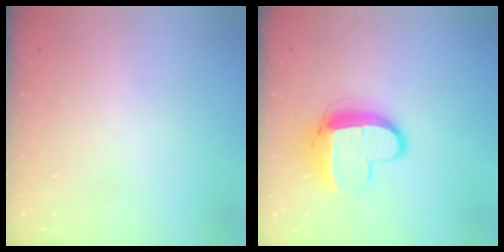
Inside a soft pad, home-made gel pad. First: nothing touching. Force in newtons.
{"total": 11.4, "press": 11.3, "slide": 0.9}